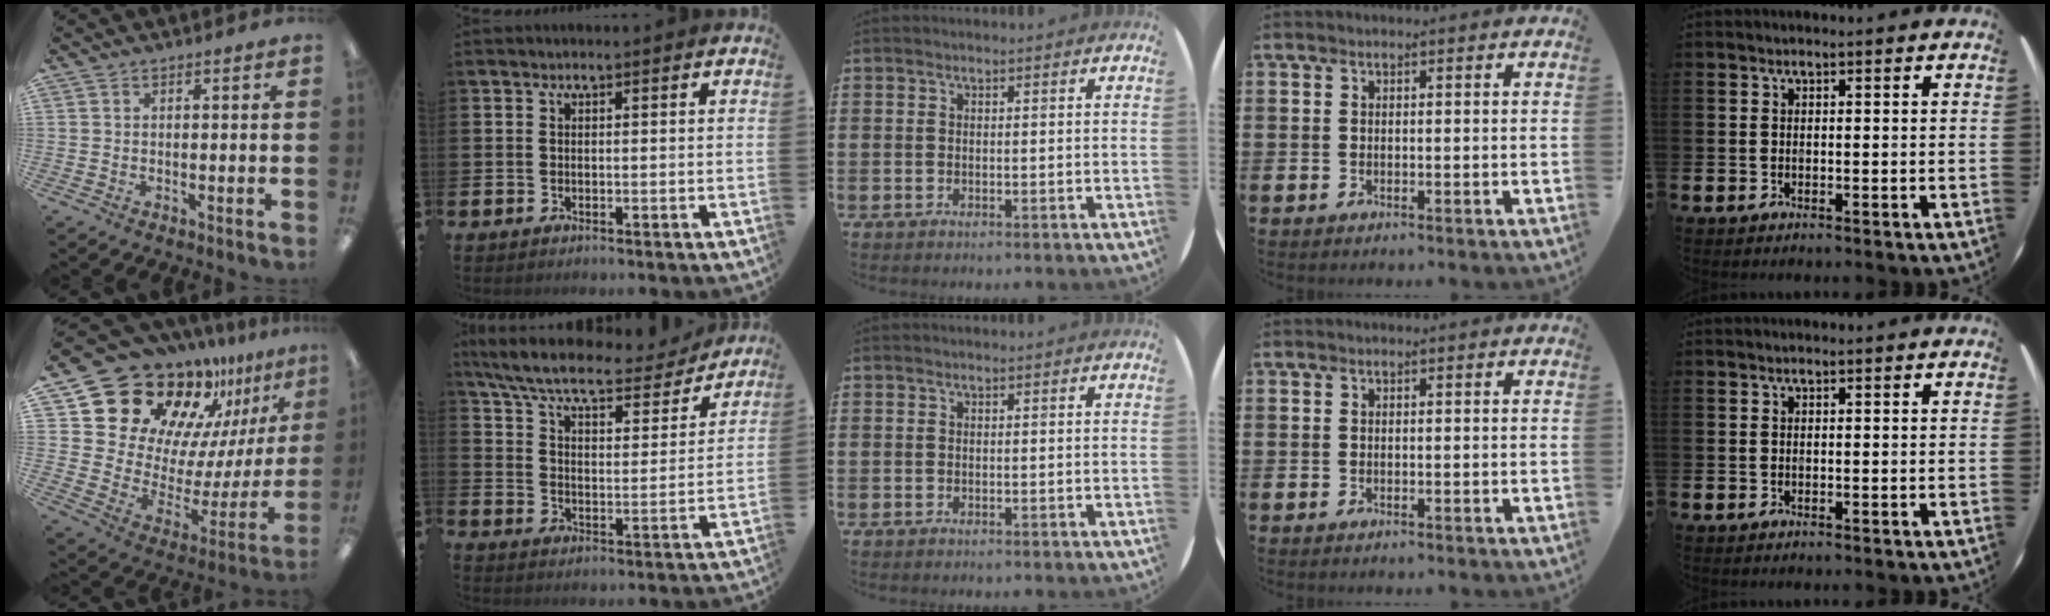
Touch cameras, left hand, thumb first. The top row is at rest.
{"thumb": {"total": 22.6, "force": [17.9, 11.5, 7.6], "torque": [-0.129, -0.140, 0.337]}, "index": {"total": 8.3, "force": [7.5, 1.1, 3.4], "torque": [-0.098, -0.049, 0.126]}}